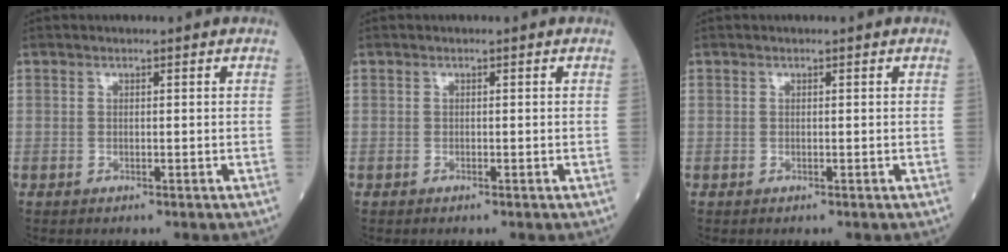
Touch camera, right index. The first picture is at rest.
{"total": 0.0}
{"total": 0.0}